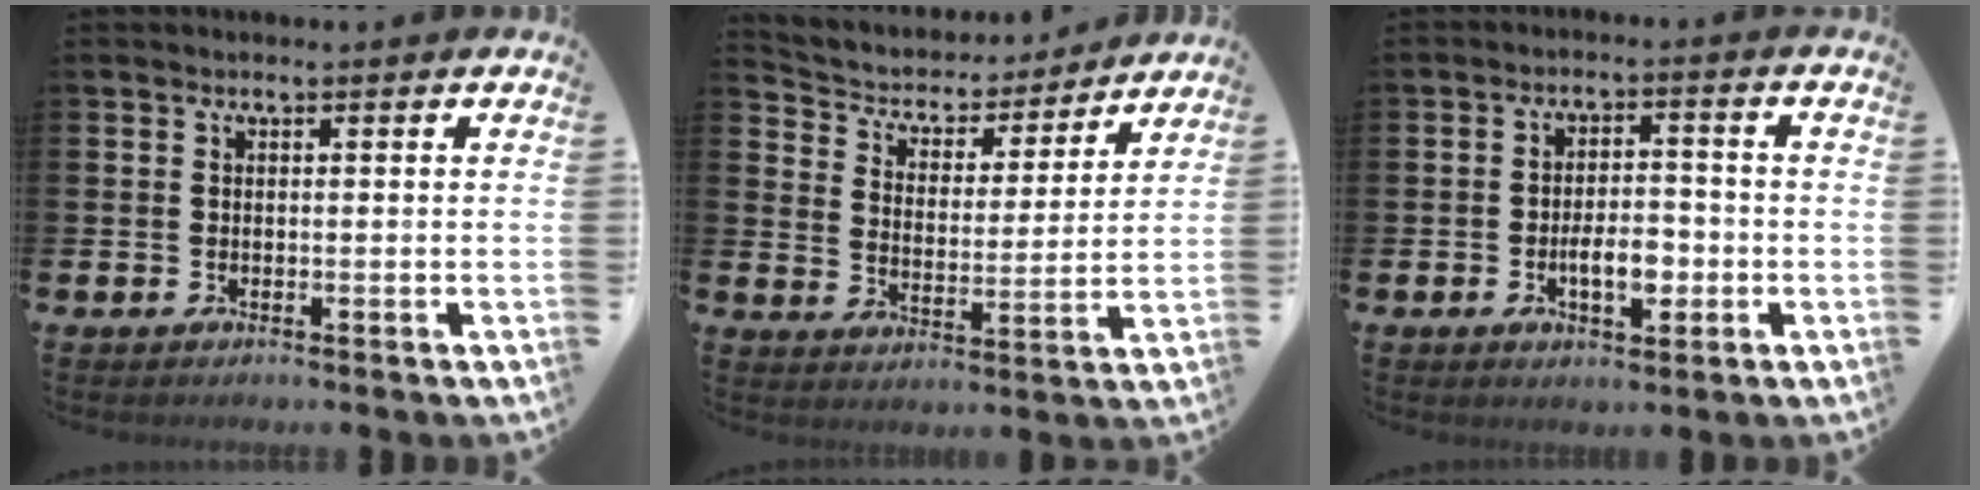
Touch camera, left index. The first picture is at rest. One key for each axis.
{"total": 4.9, "fx": 4.4, "fy": 2.0, "fz": 0.4, "tx": -0.041, "ty": -0.040, "tz": 0.070}
{"total": 5.1, "fx": -1.4, "fy": 2.4, "fz": 4.2, "tx": -0.060, "ty": 0.003, "tz": -0.029}